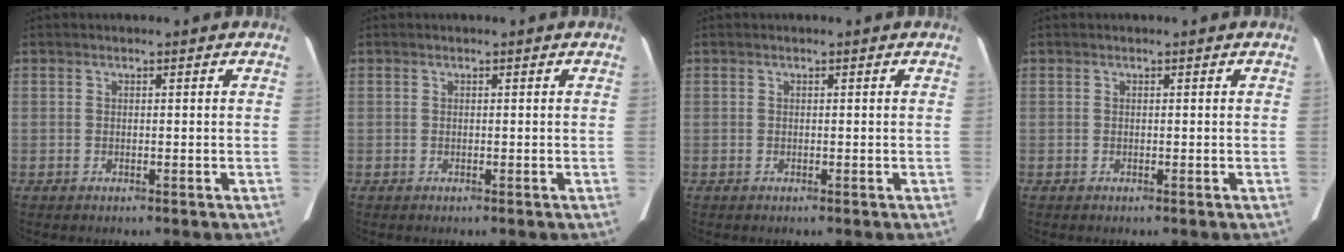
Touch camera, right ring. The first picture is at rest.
{"total": 0.0}
{"total": 0.0}
{"total": 0.0}